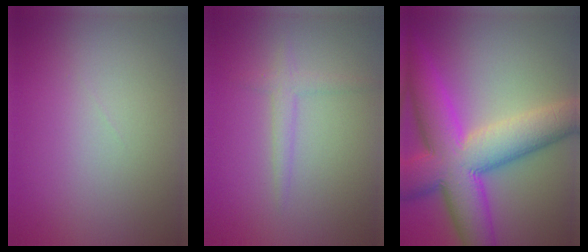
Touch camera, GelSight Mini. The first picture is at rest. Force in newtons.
{"total": 1.7, "press": 1.7, "slide": 0.1}
{"total": 12.8, "press": 12.8, "slide": 0.2}